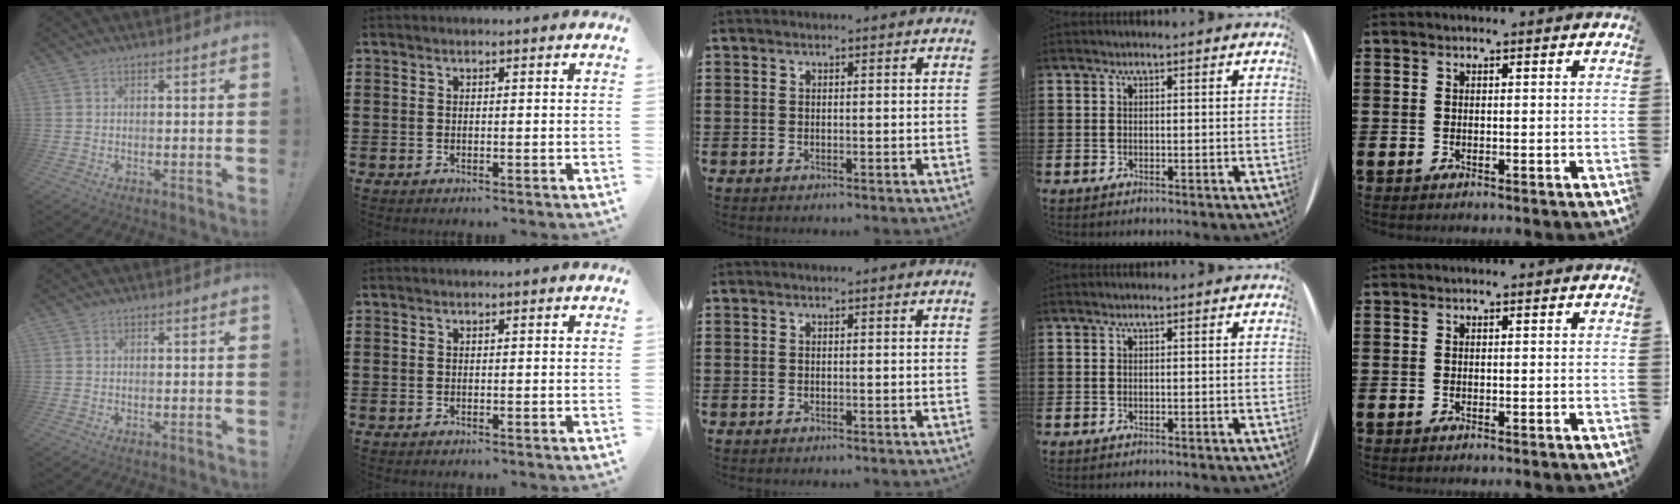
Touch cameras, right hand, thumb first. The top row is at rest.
{}